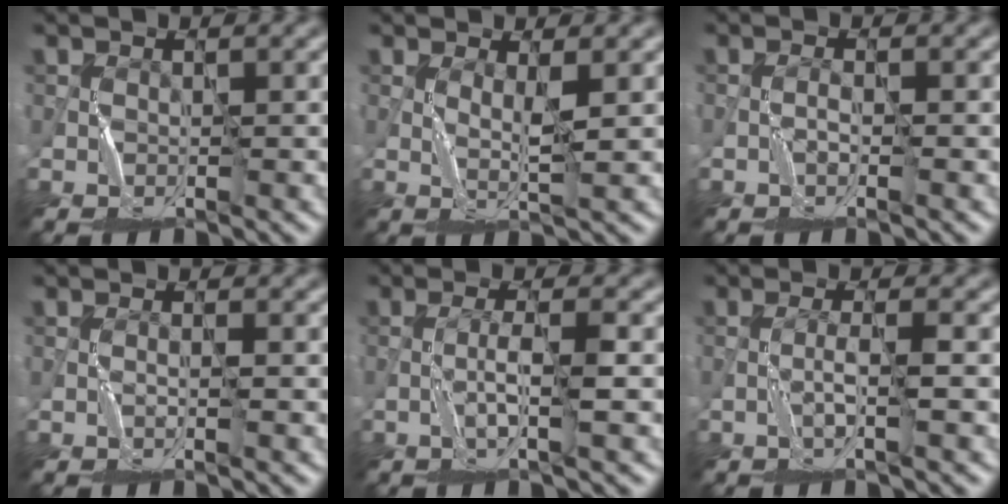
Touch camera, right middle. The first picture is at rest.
{"total": 1.3, "force": [0.8, -0.8, 0.7], "torque": [-0.021, -0.005, 0.018]}
{"total": 0.8, "force": [-0.4, -0.6, -0.4], "torque": [0.001, 0.002, -0.010]}
{"total": 0.7, "force": [-0.2, -0.6, -0.3], "torque": [0.000, 0.000, -0.006]}
{"total": 2.0, "force": [-0.7, -0.7, 1.8], "torque": [-0.038, 0.007, -0.018]}
{"total": 1.4, "force": [-0.7, -0.9, 0.8], "torque": [-0.020, 0.006, -0.017]}